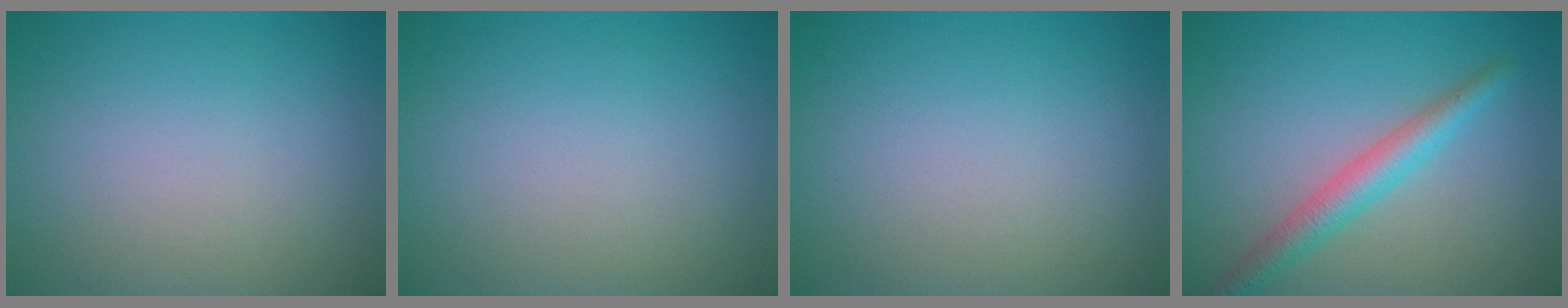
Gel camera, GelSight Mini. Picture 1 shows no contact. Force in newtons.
{"total": 0.0}
{"total": 0.0}
{"total": 3.3, "press": 3.3, "slide": 0.1}